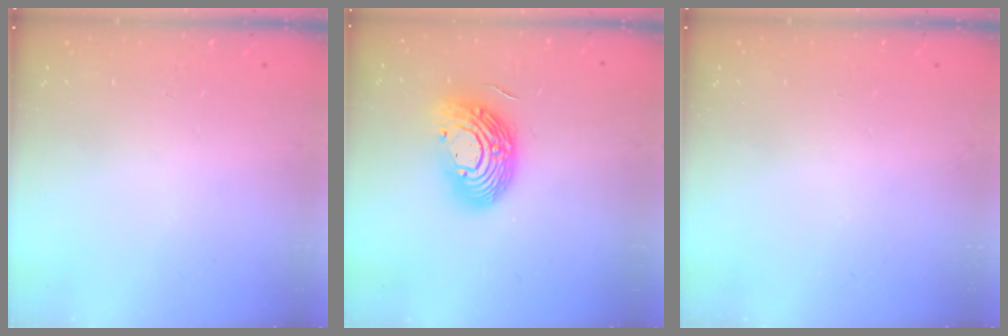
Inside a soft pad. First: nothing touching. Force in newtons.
{"total": 15.3, "press": 15.2, "slide": 1.1}
{"total": 0.0}